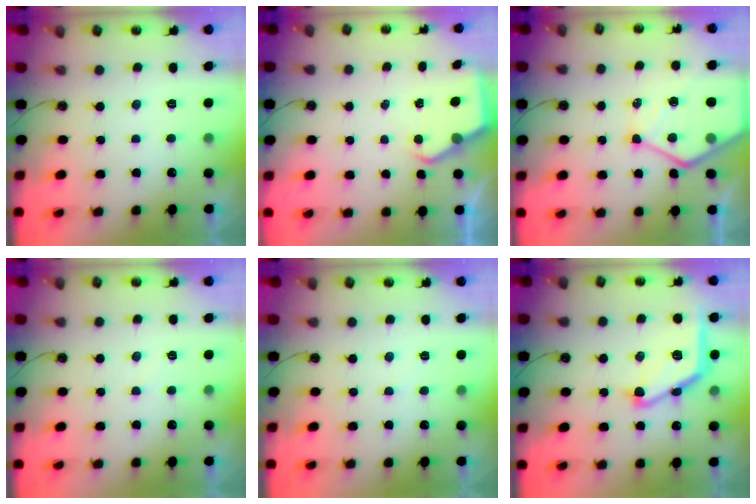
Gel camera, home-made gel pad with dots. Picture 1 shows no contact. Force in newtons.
{"total": 4.0, "press": 4.0, "slide": 0.2}
{"total": 13.4, "press": 13.3, "slide": 1.3}
{"total": 2.8, "press": 2.8, "slide": 0.3}
{"total": 2.6, "press": 2.6, "slide": 0.3}
{"total": 16.7, "press": 16.7, "slide": 0.5}